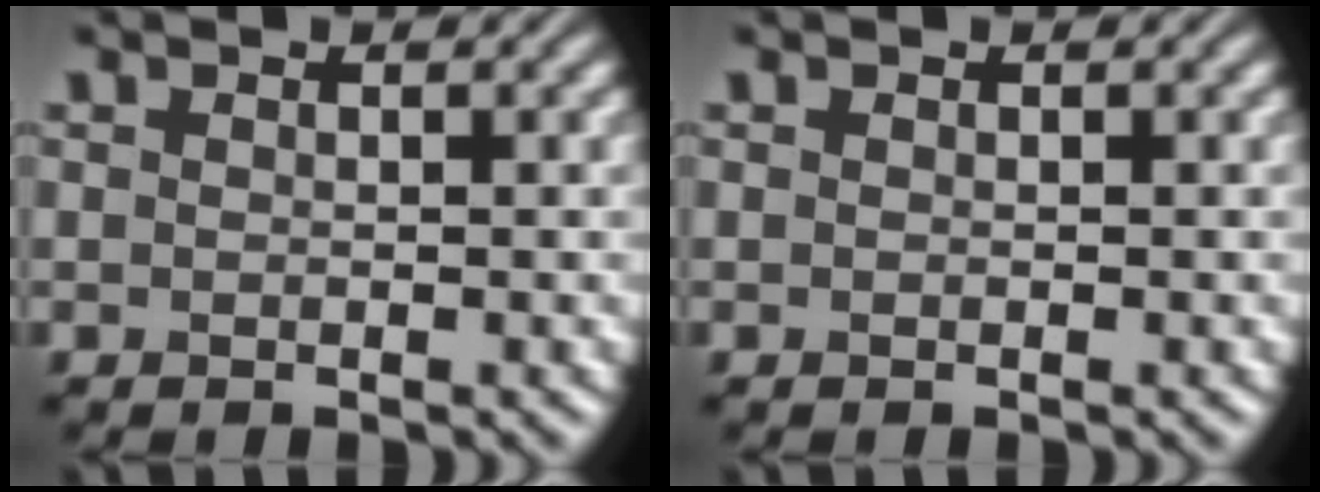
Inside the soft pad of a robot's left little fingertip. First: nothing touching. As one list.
[{"total": 0.0}]